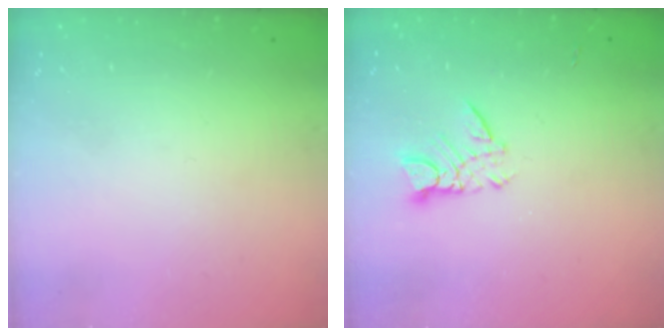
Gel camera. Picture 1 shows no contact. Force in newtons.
{"total": 6.4, "press": 6.4, "slide": 0.5}